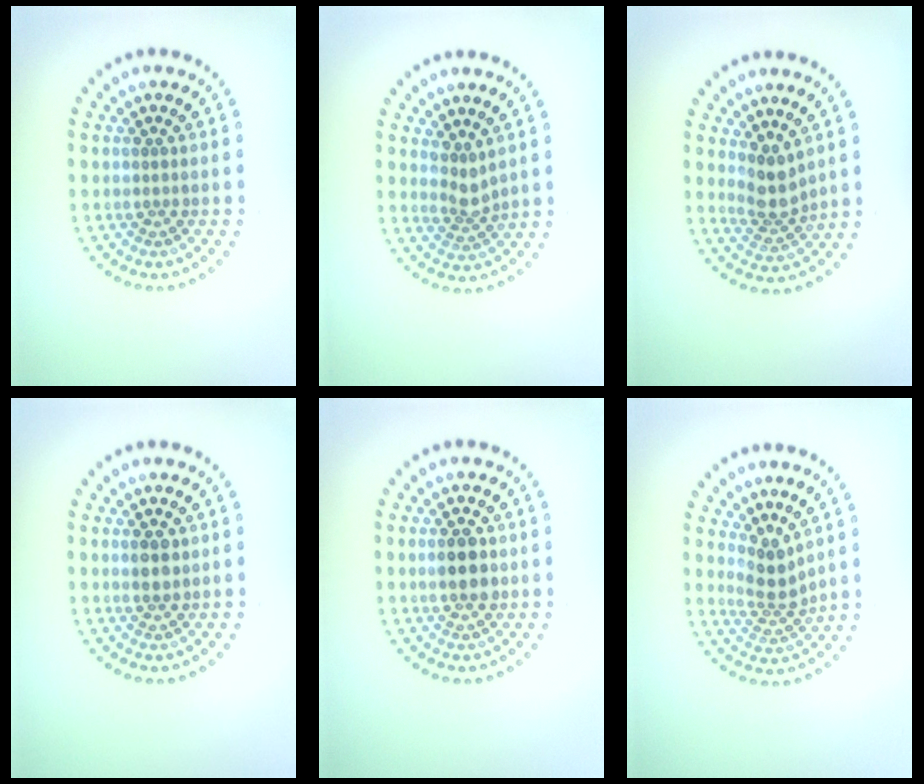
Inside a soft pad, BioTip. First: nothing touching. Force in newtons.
{"total": 1.8, "press": 1.4, "slide": 1.2}
{"total": 2.8, "press": 2.1, "slide": 1.8}
{"total": 1.7, "press": 1.6, "slide": 0.5}
{"total": 2.9, "press": 2.9, "slide": 0.2}
{"total": 2.6, "press": 1.8, "slide": 1.9}